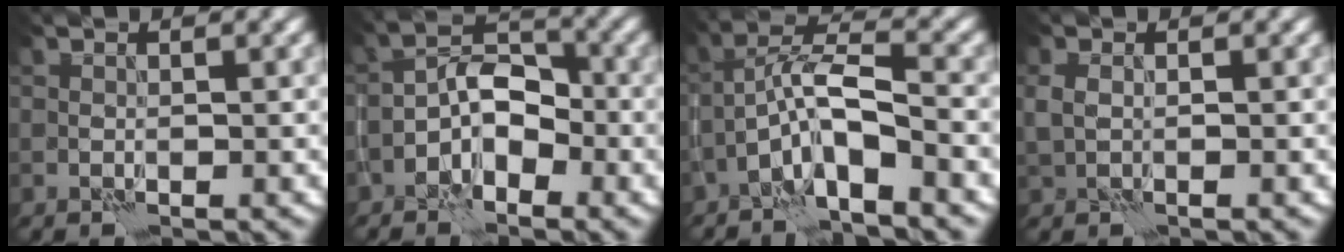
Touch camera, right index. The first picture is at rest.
{"total": 3.7, "force": [-1.8, 2.0, 2.6], "torque": [-0.034, 0.015, -0.038]}
{"total": 5.1, "force": [-2.4, 1.0, 4.4], "torque": [-0.079, 0.017, -0.051]}
{"total": 0.6, "force": [0.6, 0.1, 0.2], "torque": [-0.010, -0.001, 0.014]}